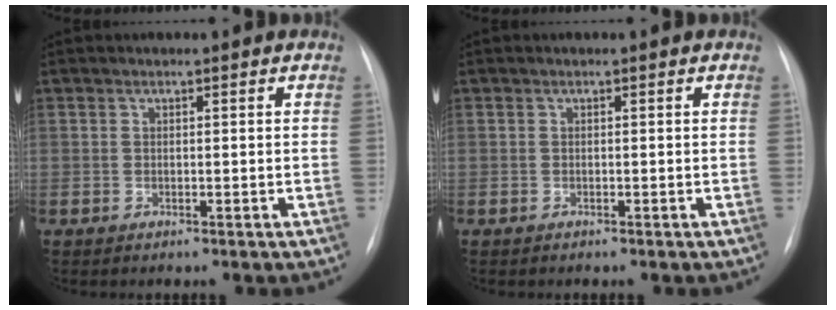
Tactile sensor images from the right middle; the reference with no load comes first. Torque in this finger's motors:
{"motor_torque": [-0.28, 0.04, 0.01, 0.00]}